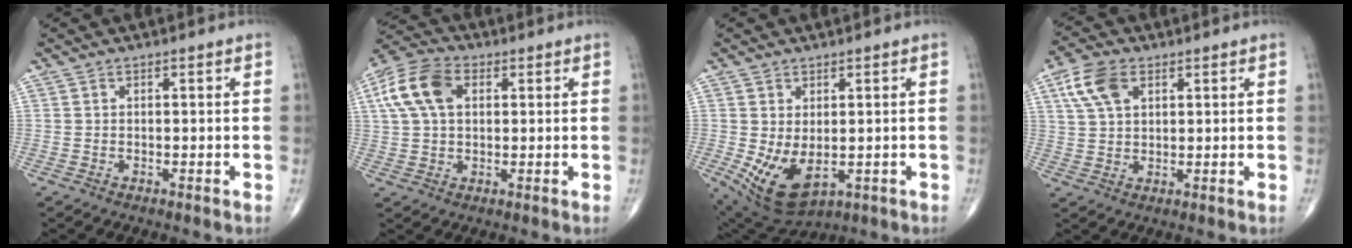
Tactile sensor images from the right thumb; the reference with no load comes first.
{"total": 10.8, "force": [3.0, 6.9, 7.8], "torque": [-0.157, 0.021, 0.049]}
{"total": 9.3, "force": [-1.3, 5.2, 7.6], "torque": [-0.130, -0.010, 0.001]}
{"total": 7.6, "force": [3.3, 4.5, 5.2], "torque": [-0.100, 0.002, 0.063]}